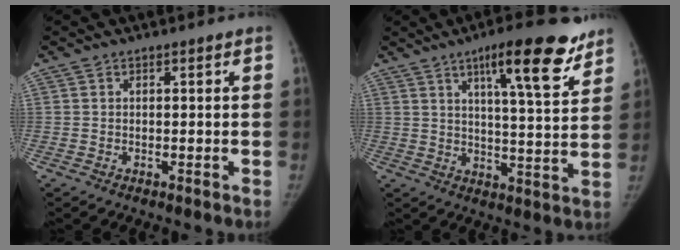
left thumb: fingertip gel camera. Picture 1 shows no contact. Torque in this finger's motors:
{"motor_torque": [0.79, -0.52, 1.50, -1.09, 0.30]}